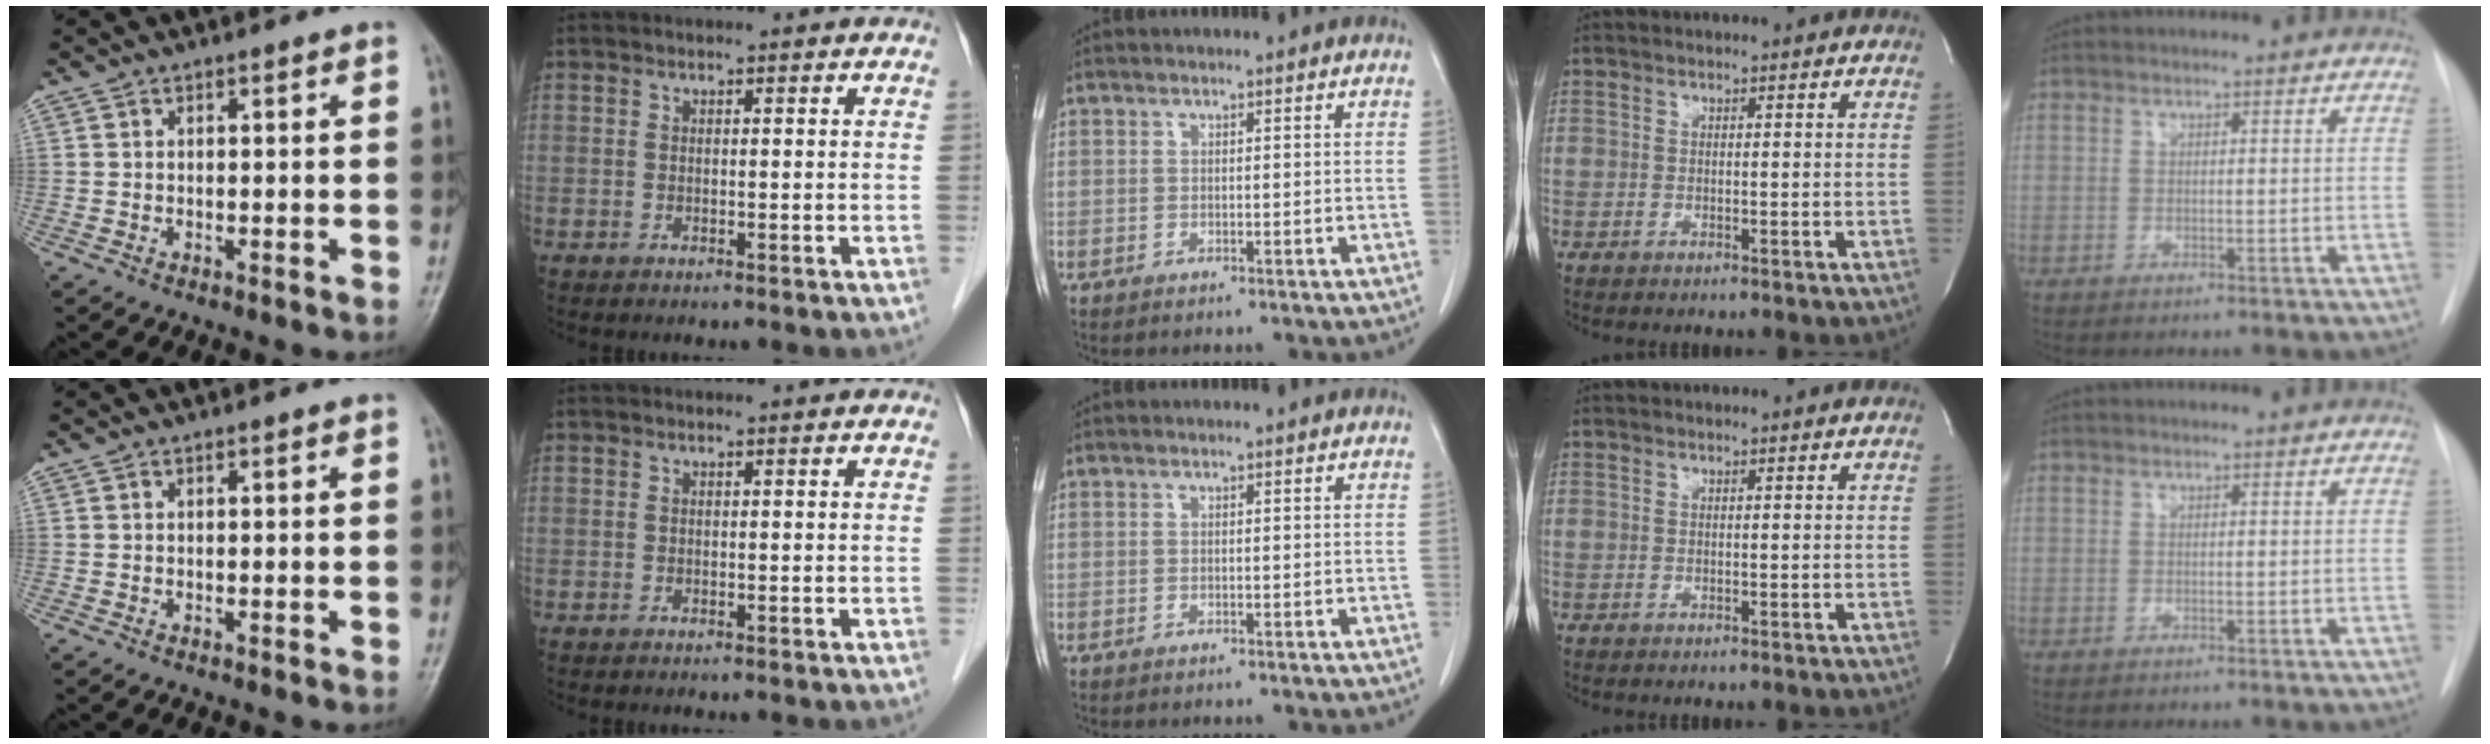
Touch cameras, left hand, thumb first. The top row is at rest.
{}